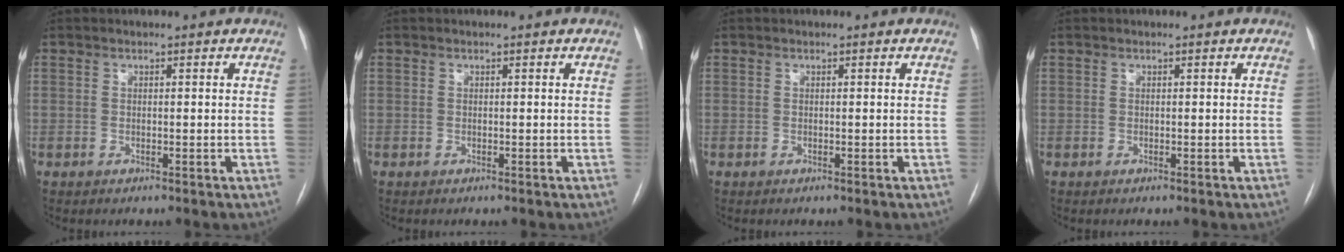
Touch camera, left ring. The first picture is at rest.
{"total": 0.0}
{"total": 0.0}
{"total": 0.0}